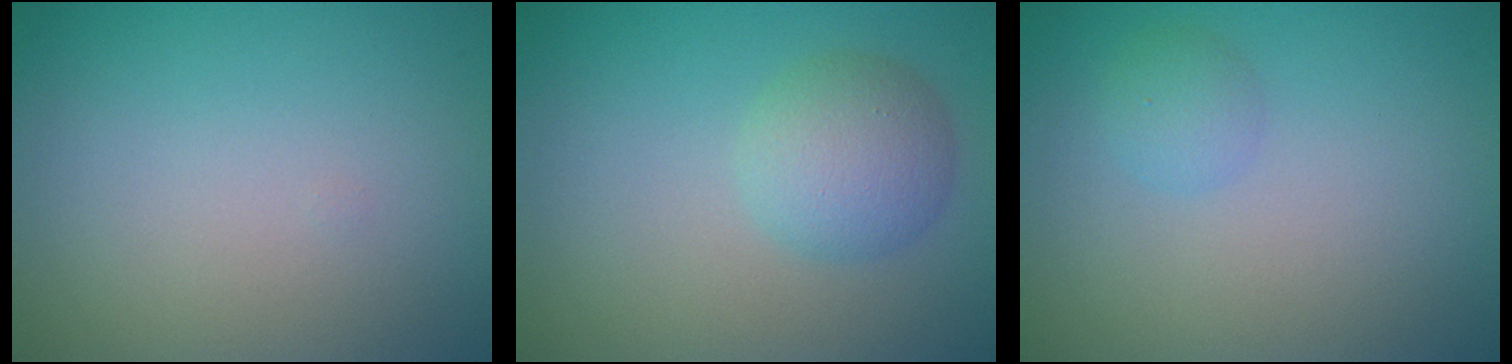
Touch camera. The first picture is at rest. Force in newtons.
{"total": 3.5, "press": 3.4, "slide": 0.2}
{"total": 1.4, "press": 1.3, "slide": 0.2}